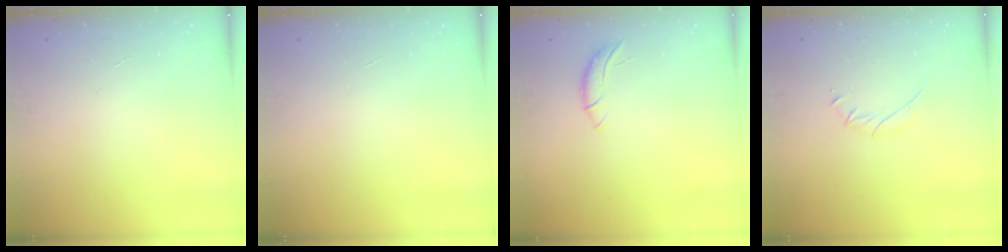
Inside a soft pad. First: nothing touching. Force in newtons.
{"total": 0.0}
{"total": 4.8, "press": 4.8, "slide": 0.3}
{"total": 3.7, "press": 3.6, "slide": 1.0}